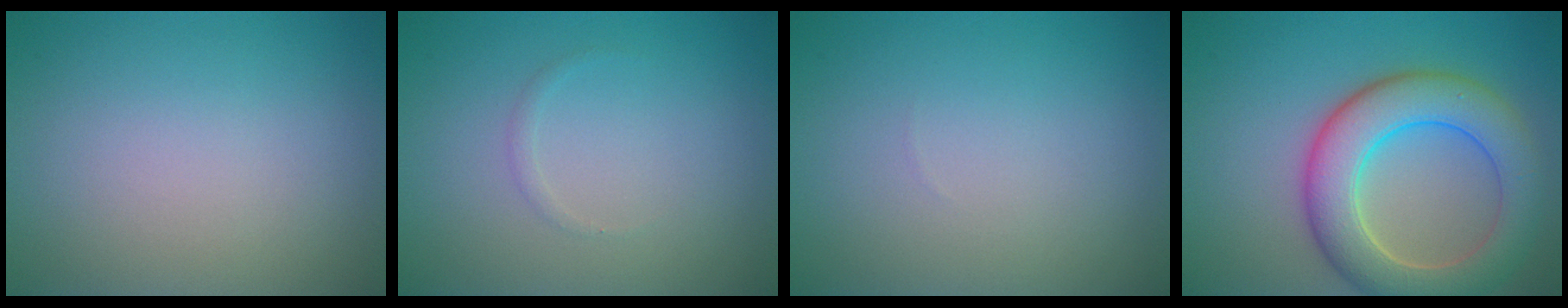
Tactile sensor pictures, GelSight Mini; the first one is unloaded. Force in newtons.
{"total": 0.5, "press": 0.5, "slide": 0.0}
{"total": 0.0}
{"total": 7.8, "press": 7.8, "slide": 0.3}